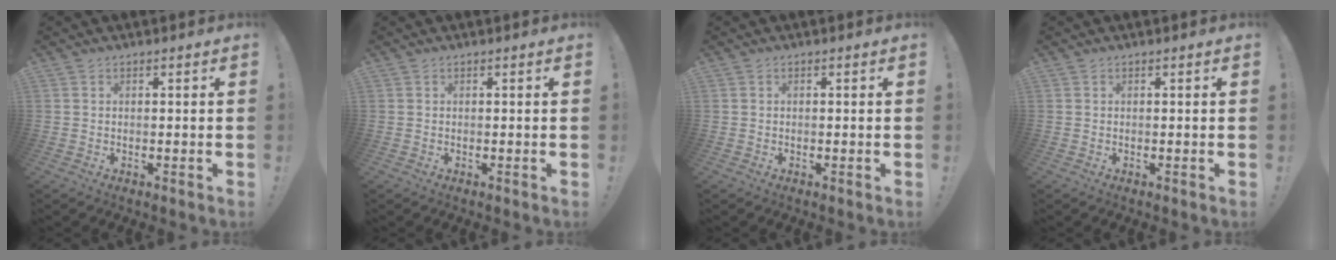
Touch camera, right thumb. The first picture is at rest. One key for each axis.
{"total": 0.0}
{"total": 0.0}
{"total": 0.0}